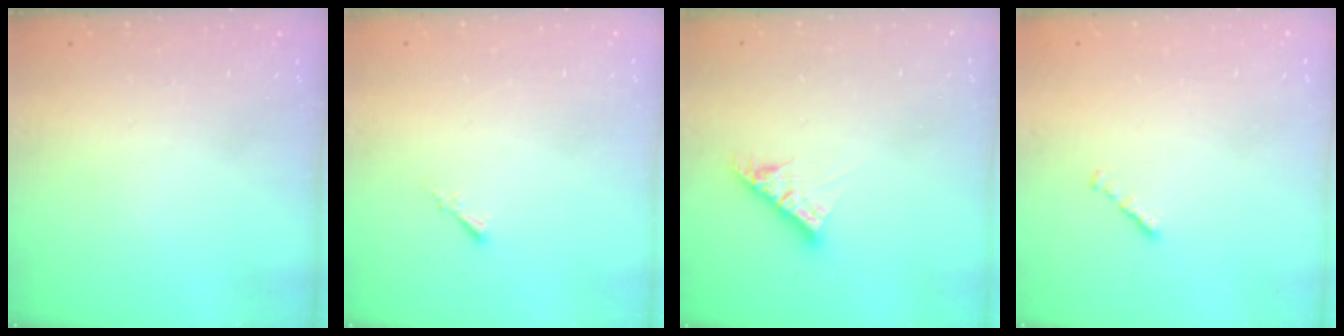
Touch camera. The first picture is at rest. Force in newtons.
{"total": 0.5, "press": 0.4, "slide": 0.3}
{"total": 7.8, "press": 7.7, "slide": 0.8}
{"total": 0.8, "press": 0.7, "slide": 0.4}